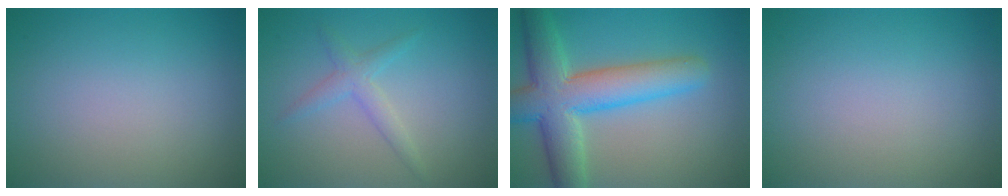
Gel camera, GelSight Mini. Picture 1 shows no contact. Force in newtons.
{"total": 1.4, "press": 1.4, "slide": 0.0}
{"total": 8.3, "press": 8.3, "slide": 0.4}
{"total": 0.0}